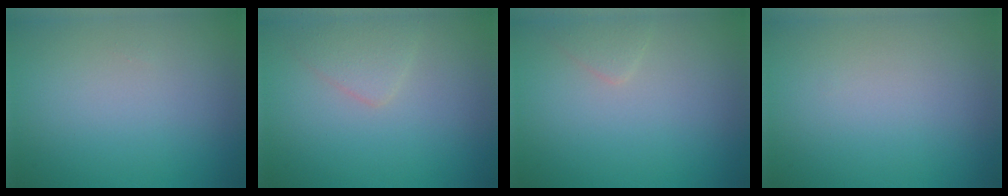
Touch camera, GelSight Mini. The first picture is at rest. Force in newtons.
{"total": 1.9, "press": 1.9, "slide": 0.1}
{"total": 1.1, "press": 1.1, "slide": 0.1}
{"total": 0.0}